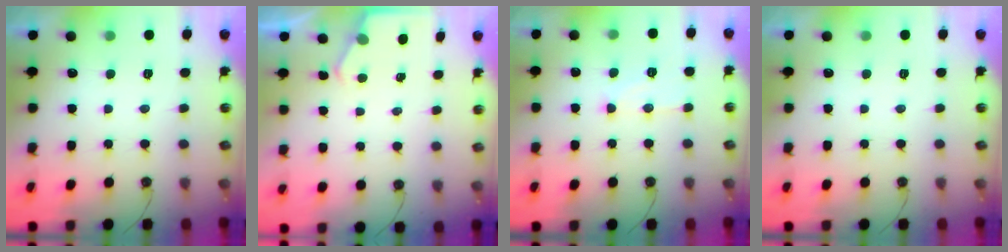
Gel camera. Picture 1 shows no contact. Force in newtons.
{"total": 2.3, "press": 2.3, "slide": 0.3}
{"total": 10.0, "press": 10.0, "slide": 0.8}
{"total": 0.0}